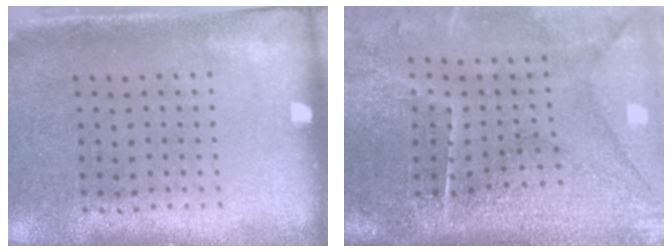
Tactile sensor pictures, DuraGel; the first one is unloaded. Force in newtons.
{"total": 4.8, "press": 3.9, "slide": 2.8}